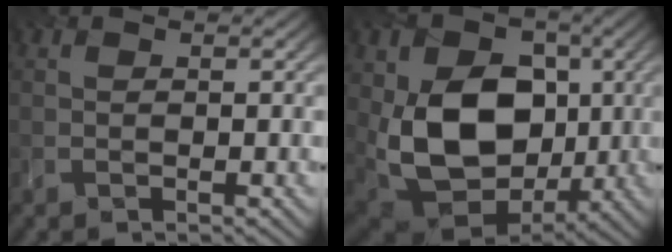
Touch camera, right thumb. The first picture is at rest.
{"total": 14.4, "force": [0.1, 10.6, 9.7], "torque": [-0.189, -0.023, 0.005]}